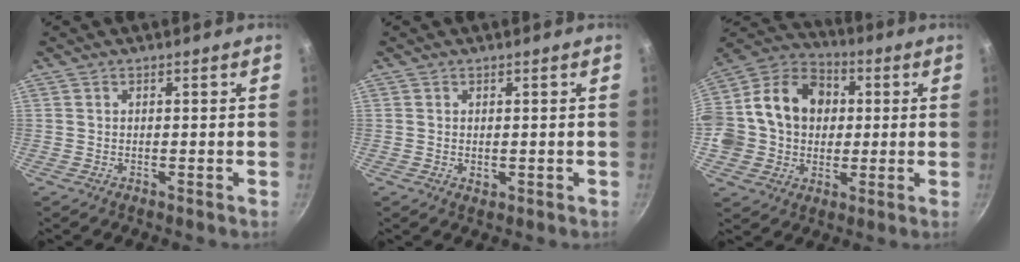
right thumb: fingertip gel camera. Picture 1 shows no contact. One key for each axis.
{"total": 1.2, "fx": -0.1, "fy": 0.9, "fz": 0.9, "tx": -0.013, "ty": -0.002, "tz": 0.000}
{"total": 19.3, "fx": 1.7, "fy": 15.8, "fz": 10.9, "tx": -0.171, "ty": 0.038, "tz": 0.017}